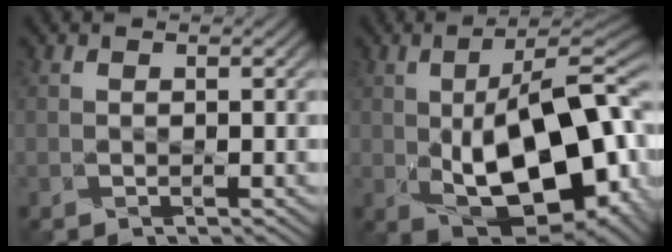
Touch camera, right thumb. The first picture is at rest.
{"total": 18.3, "force": [-2.7, 9.3, 15.5], "torque": [-0.226, -0.011, -0.027]}